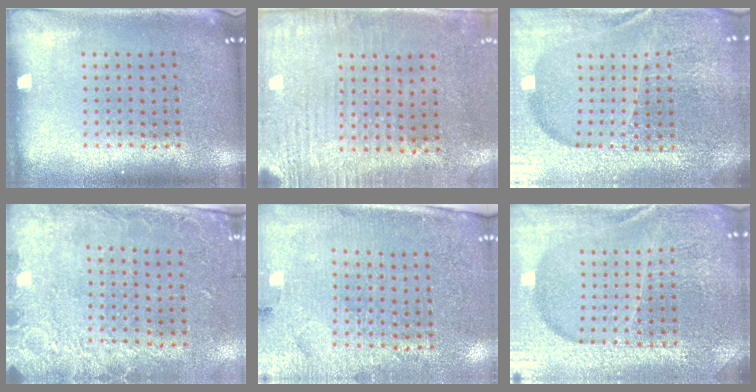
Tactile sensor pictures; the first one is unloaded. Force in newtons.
{"total": 2.9, "press": 2.4, "slide": 1.7}
{"total": 5.8, "press": 5.1, "slide": 2.7}
{"total": 2.6, "press": 1.9, "slide": 1.8}
{"total": 3.1, "press": 3.0, "slide": 1.0}
{"total": 5.0, "press": 4.6, "slide": 2.1}